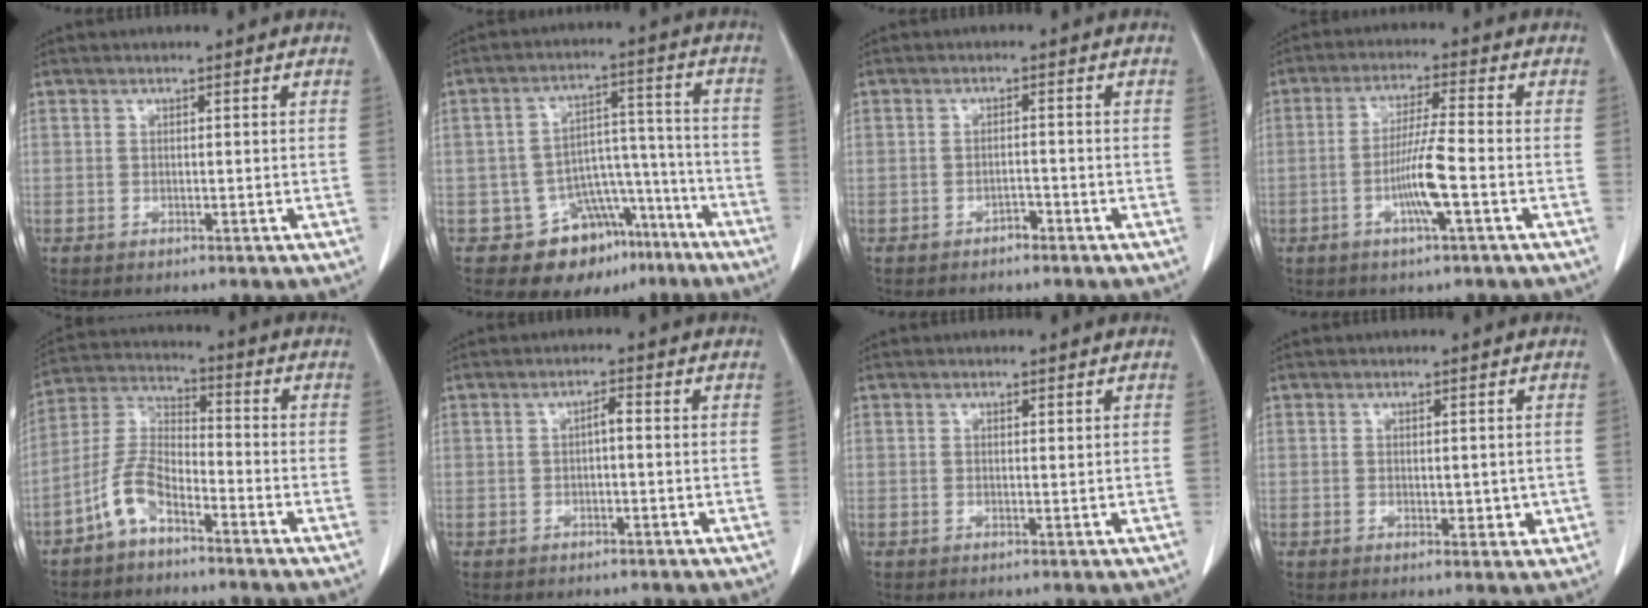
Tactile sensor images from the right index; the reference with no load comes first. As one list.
[{"total": 11.1, "force": [-7.2, 7.5, 4.0], "torque": [-0.034, 0.061, -0.097]}, {"total": 1.3, "force": [-1.1, 0.5, 0.6], "torque": [-0.008, 0.002, -0.016]}, {"total": 7.0, "force": [-2.2, -0.3, 6.7], "torque": [-0.129, -0.003, -0.042]}, {"total": 7.2, "force": [-4.7, 2.7, 4.7], "torque": [-0.116, 0.011, -0.102]}, {"total": 1.4, "force": [-0.1, 0.3, 1.4], "torque": [-0.022, 0.005, -0.003]}, {"total": 0.0}, {"total": 2.4, "force": [0.1, 1.5, 1.9], "torque": [-0.021, -0.004, 0.008]}]